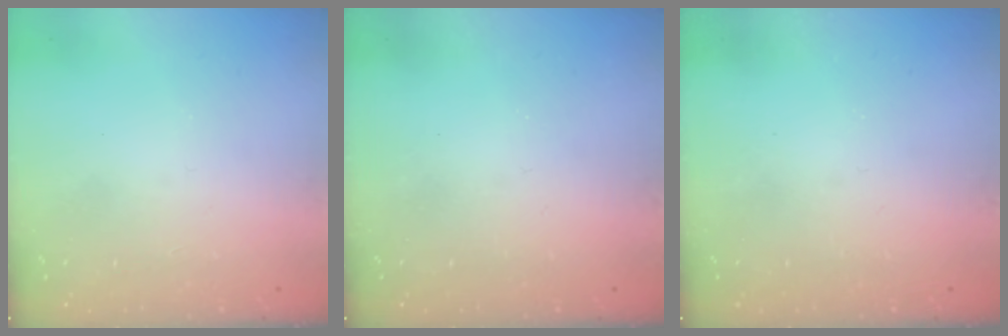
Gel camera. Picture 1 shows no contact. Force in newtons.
{"total": 0.0}
{"total": 0.0}